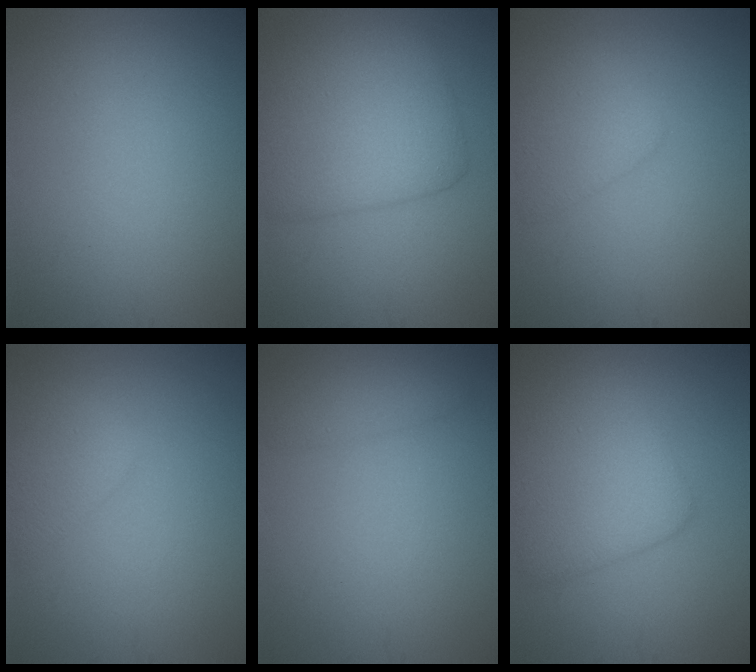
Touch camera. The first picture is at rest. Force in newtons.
{"total": 6.7, "press": 6.7, "slide": 0.1}
{"total": 2.7, "press": 2.7, "slide": 0.0}
{"total": 2.3, "press": 2.3, "slide": 0.2}
{"total": 1.5, "press": 1.5, "slide": 0.0}
{"total": 5.4, "press": 5.4, "slide": 0.1}